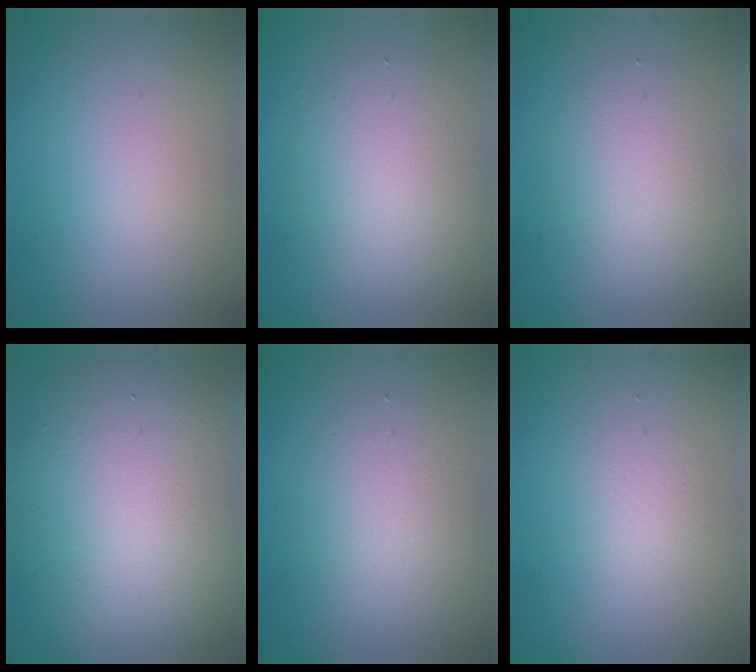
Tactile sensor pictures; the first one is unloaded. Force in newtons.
{"total": 4.2, "press": 4.2, "slide": 0.0}
{"total": 2.9, "press": 2.9, "slide": 0.2}
{"total": 10.5, "press": 10.5, "slide": 0.9}
{"total": 2.7, "press": 2.7, "slide": 0.0}
{"total": 1.4, "press": 1.4, "slide": 0.1}